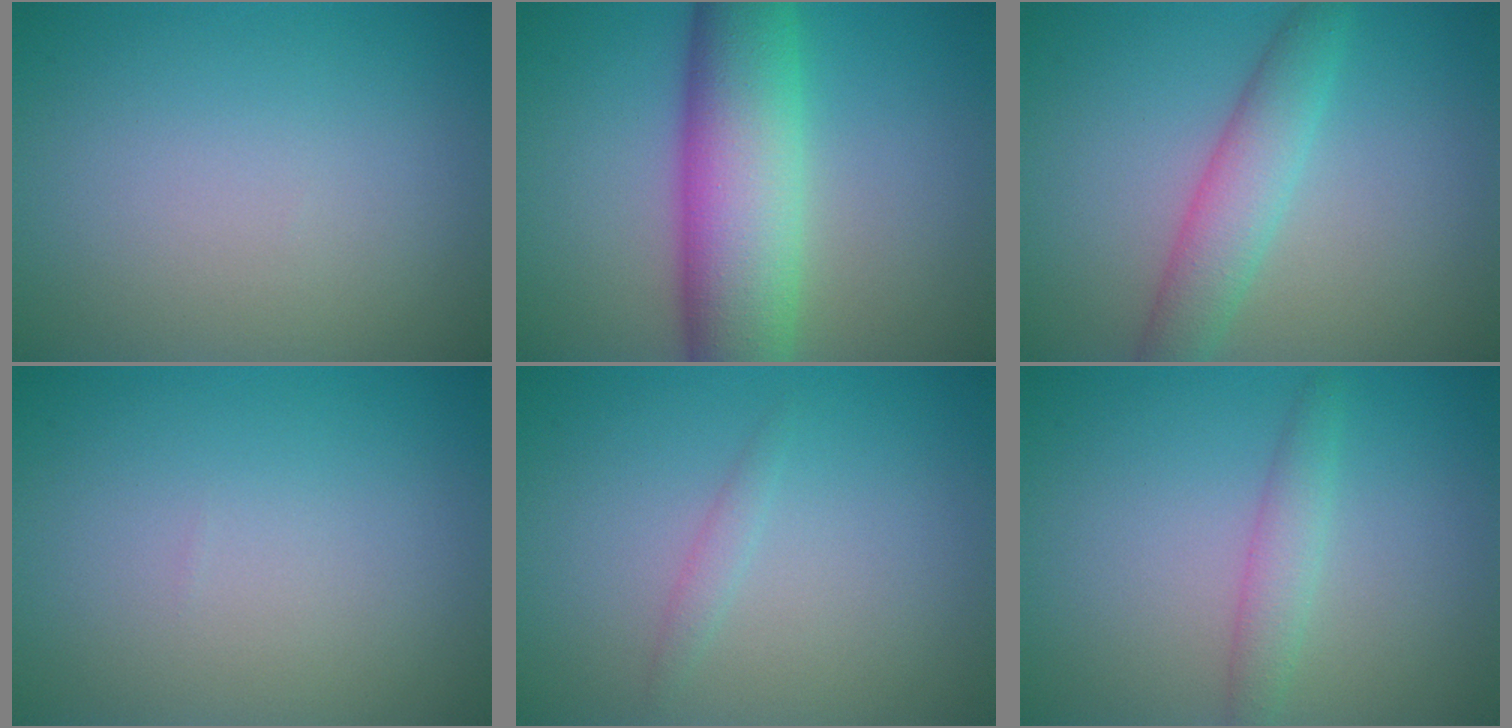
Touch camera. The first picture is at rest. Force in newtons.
{"total": 10.1, "press": 10.1, "slide": 0.2}
{"total": 3.8, "press": 3.8, "slide": 0.1}
{"total": 0.0}
{"total": 0.9, "press": 0.9, "slide": 0.1}
{"total": 2.0, "press": 2.0, "slide": 0.0}